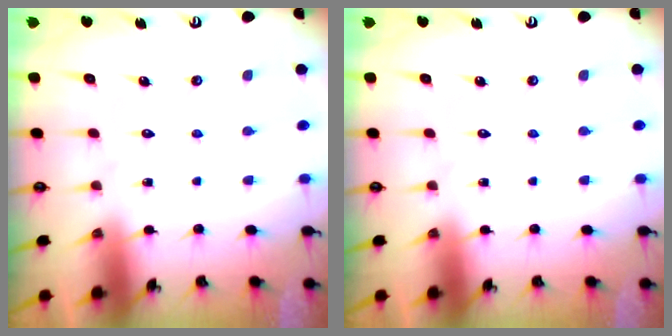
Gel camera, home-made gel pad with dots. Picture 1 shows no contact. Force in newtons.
{"total": 0.0}